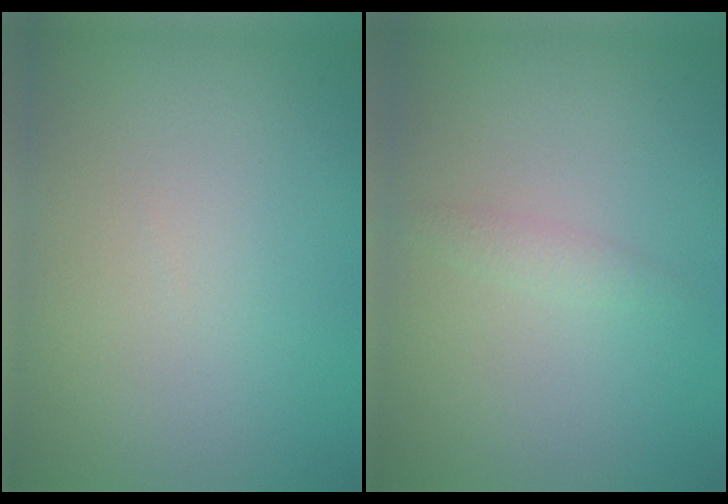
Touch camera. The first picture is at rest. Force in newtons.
{"total": 1.0, "press": 1.0, "slide": 0.1}